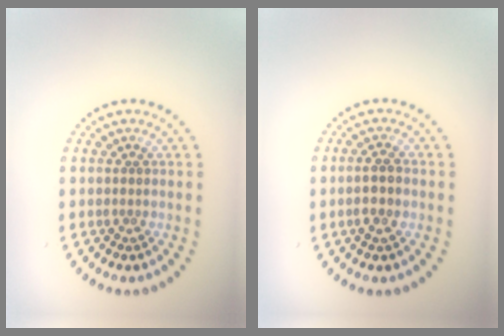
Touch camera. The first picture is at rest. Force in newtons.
{"total": 2.3, "press": 2.2, "slide": 0.6}